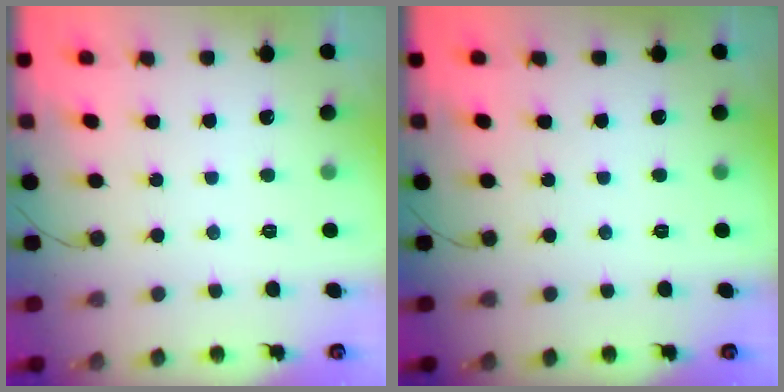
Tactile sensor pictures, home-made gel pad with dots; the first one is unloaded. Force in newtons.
{"total": 0.0}